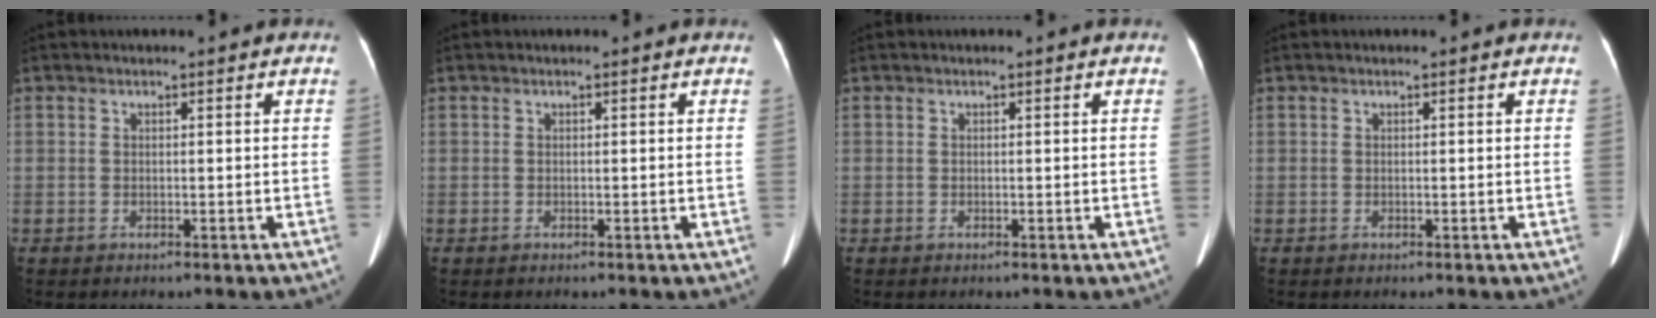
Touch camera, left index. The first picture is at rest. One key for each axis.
{"total": 0.0}
{"total": 0.0}
{"total": 0.0}